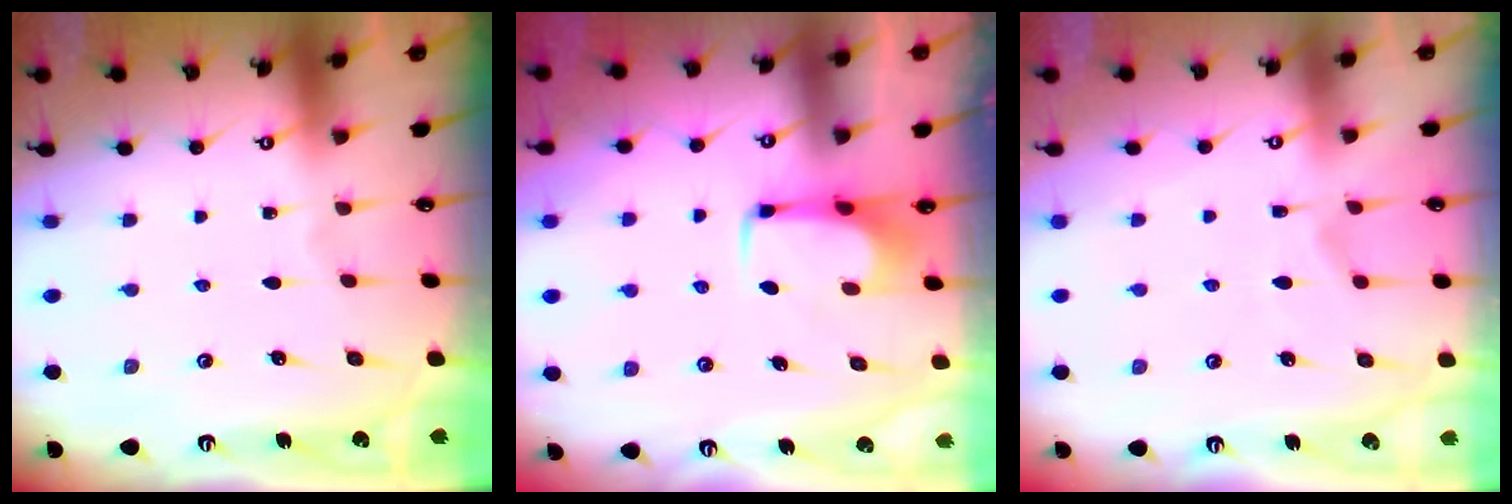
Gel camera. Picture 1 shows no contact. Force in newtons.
{"total": 1.7, "press": 1.6, "slide": 0.5}
{"total": 6.7, "press": 6.6, "slide": 1.4}